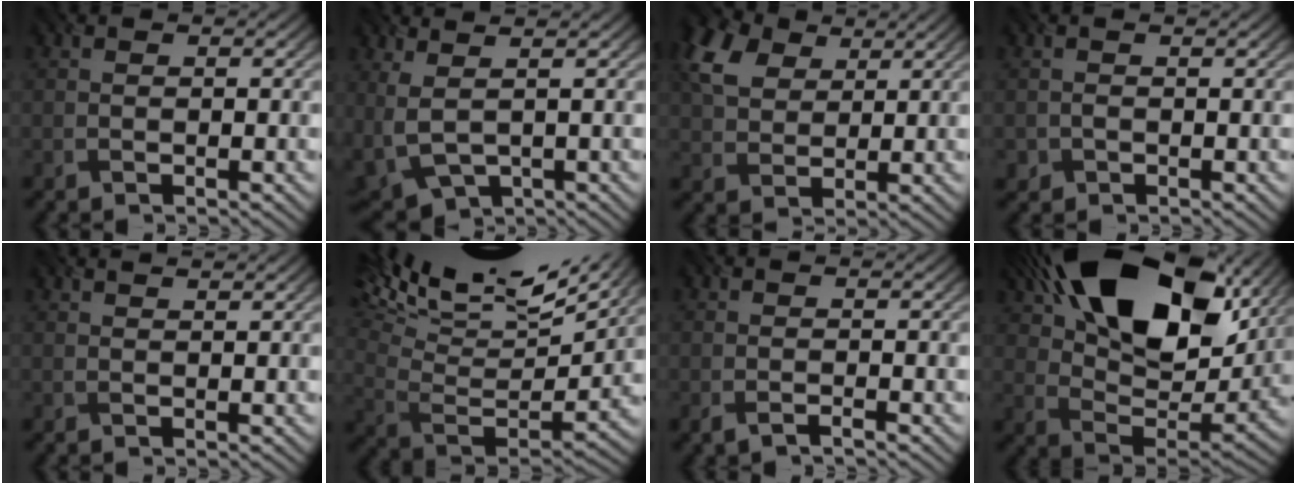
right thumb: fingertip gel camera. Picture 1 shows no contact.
{"total": 5.7, "force": [1.7, 2.8, 4.7], "torque": [-0.135, -0.014, 0.045]}
{"total": 8.8, "force": [4.4, 5.6, 5.3], "torque": [-0.158, 0.023, 0.087]}
{"total": 0.8, "force": [-0.3, 0.7, 0.3], "torque": [-0.009, -0.002, -0.005]}
{"total": 1.3, "force": [1.2, 0.1, 0.6], "torque": [-0.015, -0.002, 0.019]}
{"total": 18.6, "force": [13.0, 5.4, 12.2], "torque": [-0.268, 0.023, 0.194]}
{"total": 1.2, "force": [-0.8, 0.2, 1.0], "torque": [-0.022, -0.004, -0.015]}
{"total": 22.2, "force": [10.9, 12.4, 14.8], "torque": [-0.278, 0.030, 0.178]}